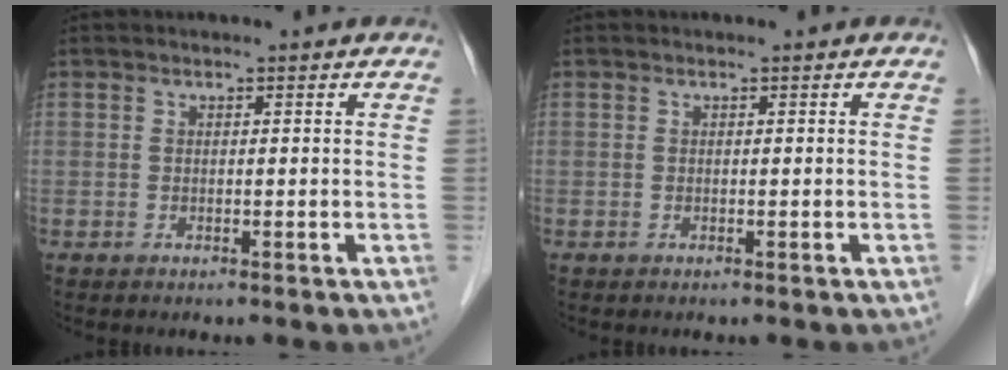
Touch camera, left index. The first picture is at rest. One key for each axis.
{"total": 0.0}